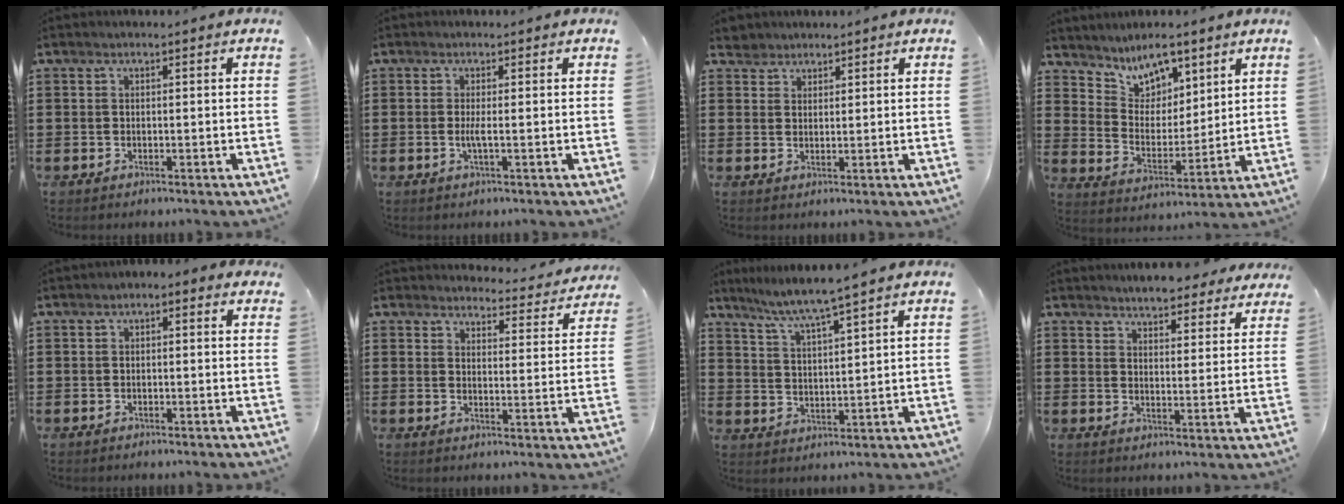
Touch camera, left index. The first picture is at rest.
{"total": 1.6, "force": [-0.2, 0.0, 1.6], "torque": [-0.039, -0.006, -0.007]}
{"total": 2.4, "force": [2.0, 1.3, -0.3], "torque": [-0.004, 0.009, 0.039]}
{"total": 6.9, "force": [5.8, 3.4, 1.4], "torque": [-0.053, -0.030, 0.106]}
{"total": 0.9, "force": [-0.6, 0.7, 0.2], "torque": [-0.008, 0.003, -0.013]}
{"total": 4.1, "force": [4.0, 0.4, 0.4], "torque": [-0.020, -0.028, 0.068]}
{"total": 4.9, "force": [4.3, -0.9, 2.1], "torque": [-0.058, -0.024, 0.072]}
{"total": 4.8, "force": [4.8, 0.3, 0.3], "torque": [-0.017, -0.025, 0.086]}